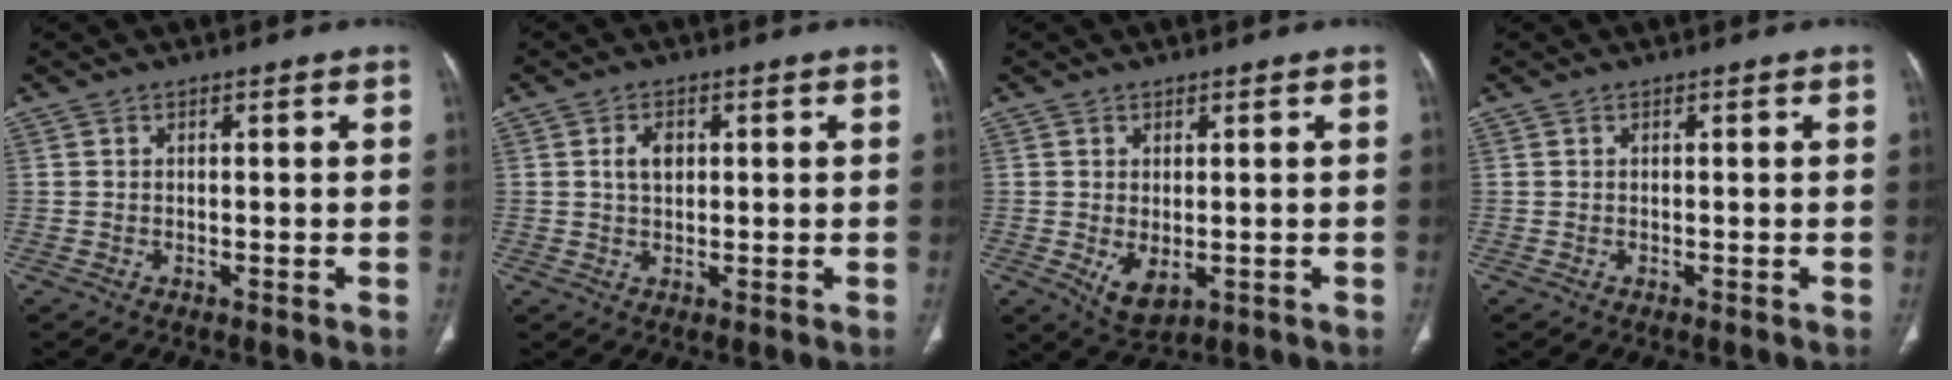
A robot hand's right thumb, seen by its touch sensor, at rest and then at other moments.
{"total": 3.4, "force": [0.8, 2.2, 2.4], "torque": [-0.038, 0.001, 0.015]}
{"total": 4.7, "force": [-0.8, 2.6, 3.9], "torque": [-0.063, -0.011, 0.004]}
{"total": 0.0}